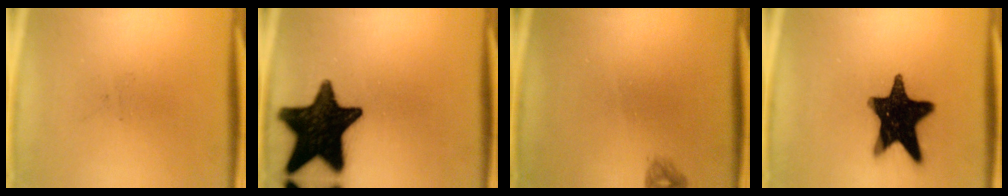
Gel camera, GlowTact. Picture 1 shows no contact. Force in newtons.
{"total": 19.0}
{"total": 0.8}
{"total": 17.9}